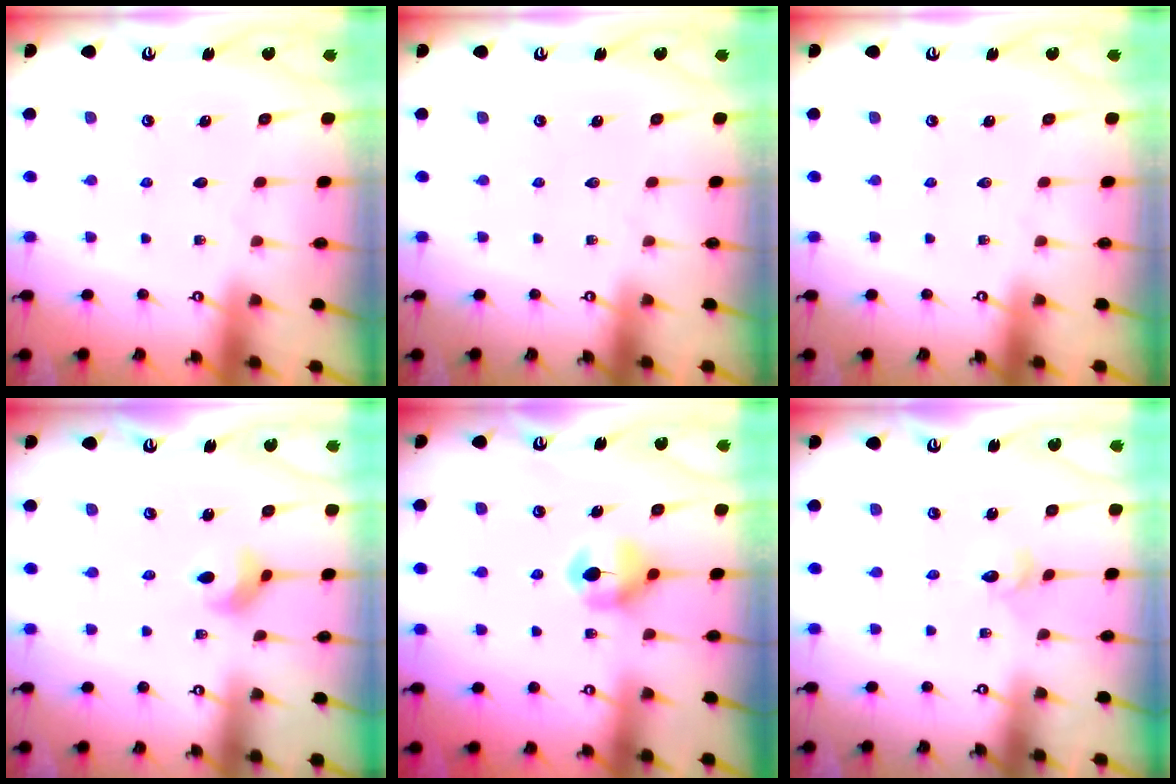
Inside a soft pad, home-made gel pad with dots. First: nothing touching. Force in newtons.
{"total": 0.0}
{"total": 0.0}
{"total": 3.7, "press": 3.6, "slide": 0.5}
{"total": 6.4, "press": 6.3, "slide": 0.8}
{"total": 2.4, "press": 2.4, "slide": 0.2}